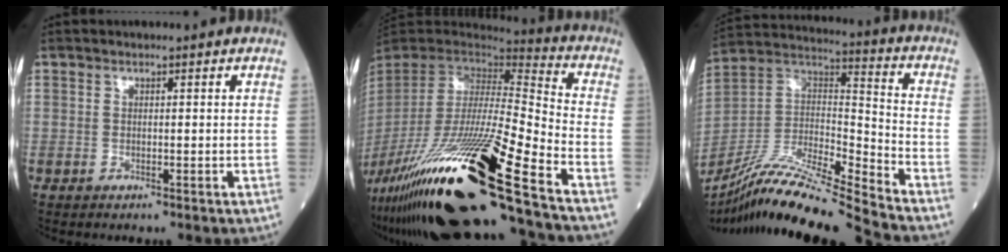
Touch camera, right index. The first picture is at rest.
{"total": 32.2, "force": [-19.8, 0.9, 25.3], "torque": [-0.477, -0.077, -0.361]}
{"total": 20.8, "force": [-18.3, -1.2, 9.9], "torque": [-0.210, -0.010, -0.334]}